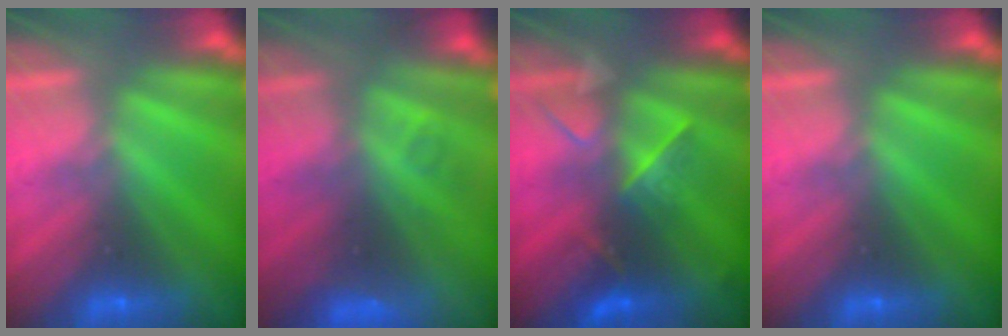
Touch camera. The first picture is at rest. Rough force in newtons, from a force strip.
{"total": 4.6}
{"total": 2.6}
{"total": 0.0}